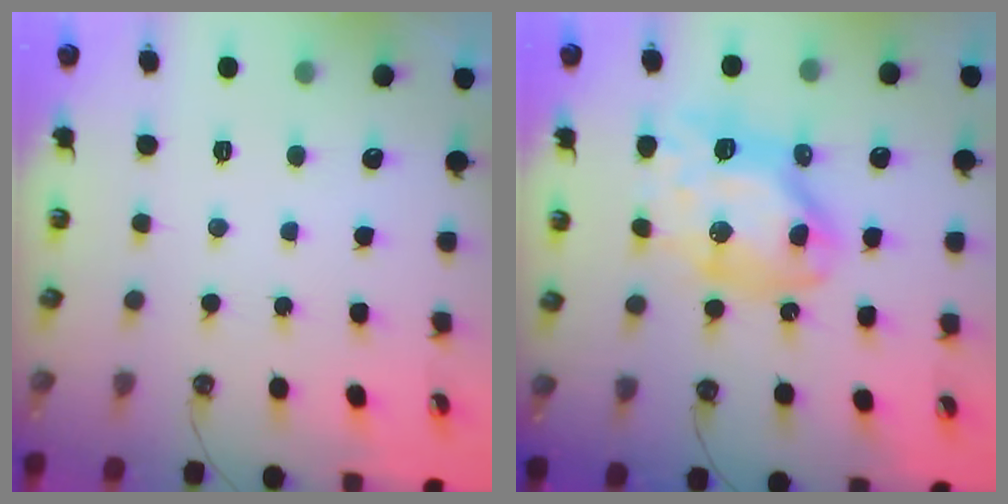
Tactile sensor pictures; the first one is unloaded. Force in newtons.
{"total": 14.9, "press": 14.8, "slide": 1.7}